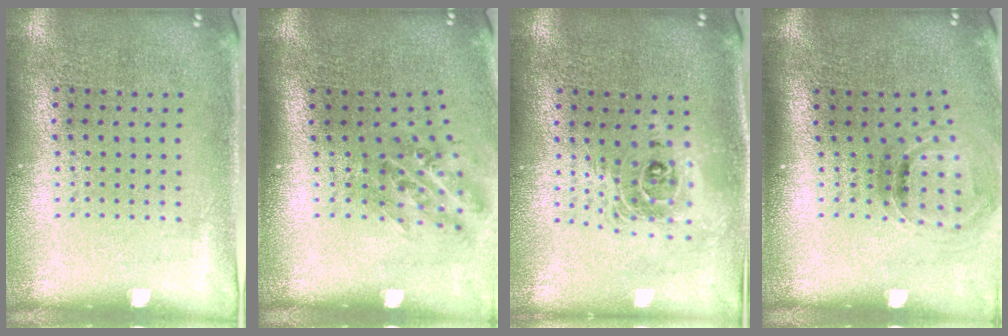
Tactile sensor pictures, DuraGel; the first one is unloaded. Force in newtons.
{"total": 1.1, "press": 1.0, "slide": 0.6}
{"total": 1.8, "press": 1.4, "slide": 1.1}
{"total": 1.0, "press": 0.8, "slide": 0.5}